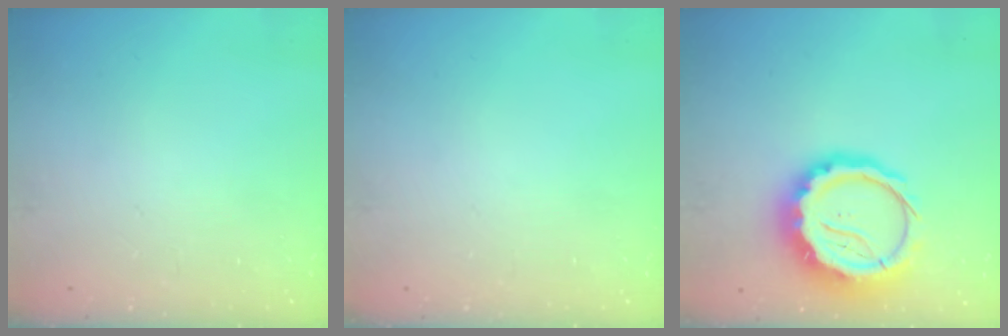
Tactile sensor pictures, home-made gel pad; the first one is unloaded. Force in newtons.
{"total": 0.0}
{"total": 14.9, "press": 14.4, "slide": 3.5}